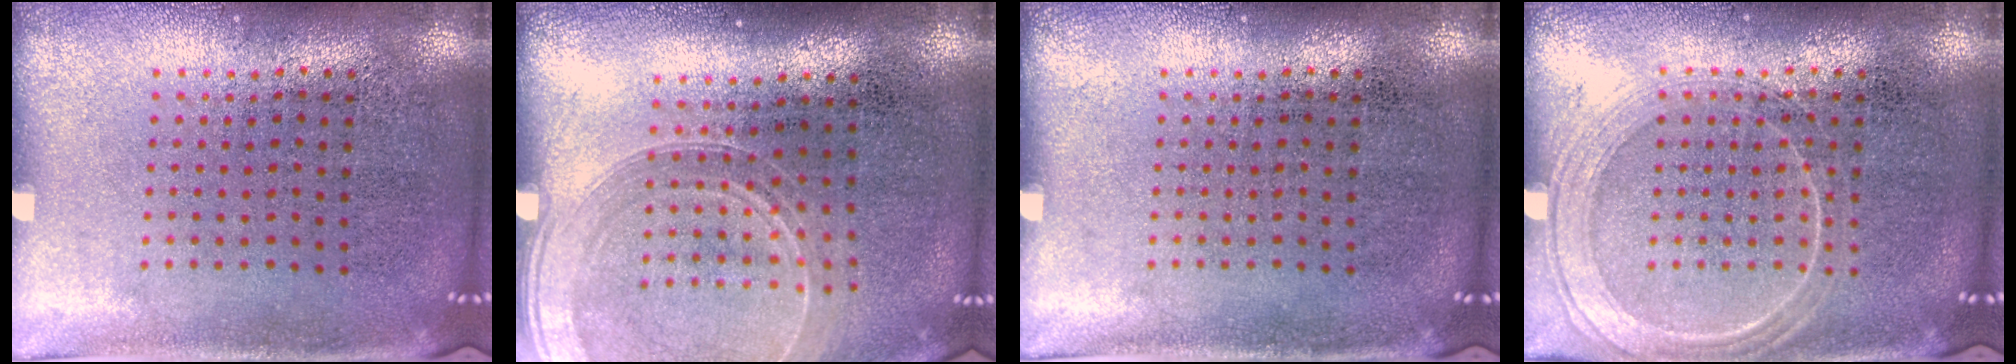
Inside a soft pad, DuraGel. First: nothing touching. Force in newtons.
{"total": 1.6, "press": 1.5, "slide": 0.7}
{"total": 0.0}
{"total": 2.2, "press": 2.1, "slide": 0.4}